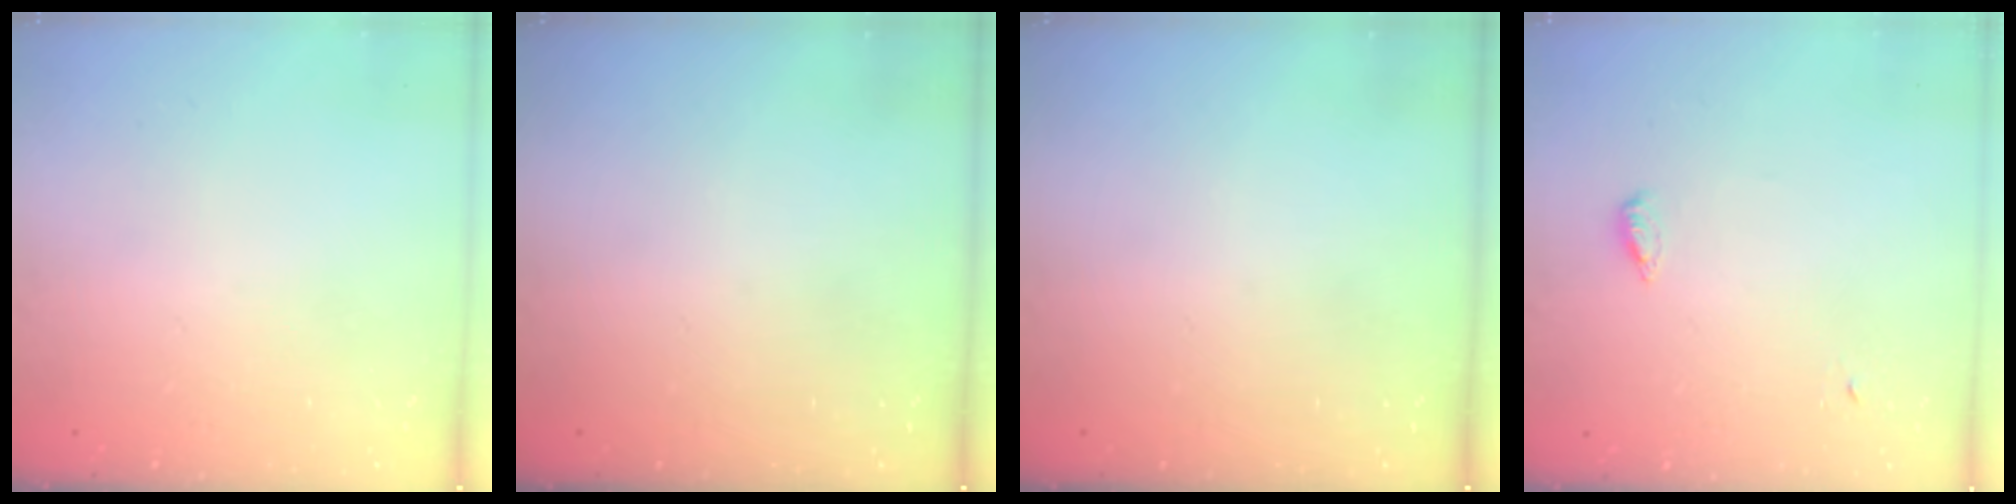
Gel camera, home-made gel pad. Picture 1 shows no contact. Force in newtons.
{"total": 0.0}
{"total": 0.0}
{"total": 3.1, "press": 3.0, "slide": 0.7}